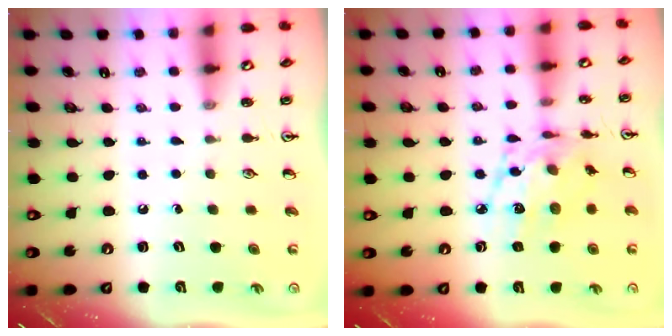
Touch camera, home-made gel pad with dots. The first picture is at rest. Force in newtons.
{"total": 12.9, "press": 12.8, "slide": 0.8}